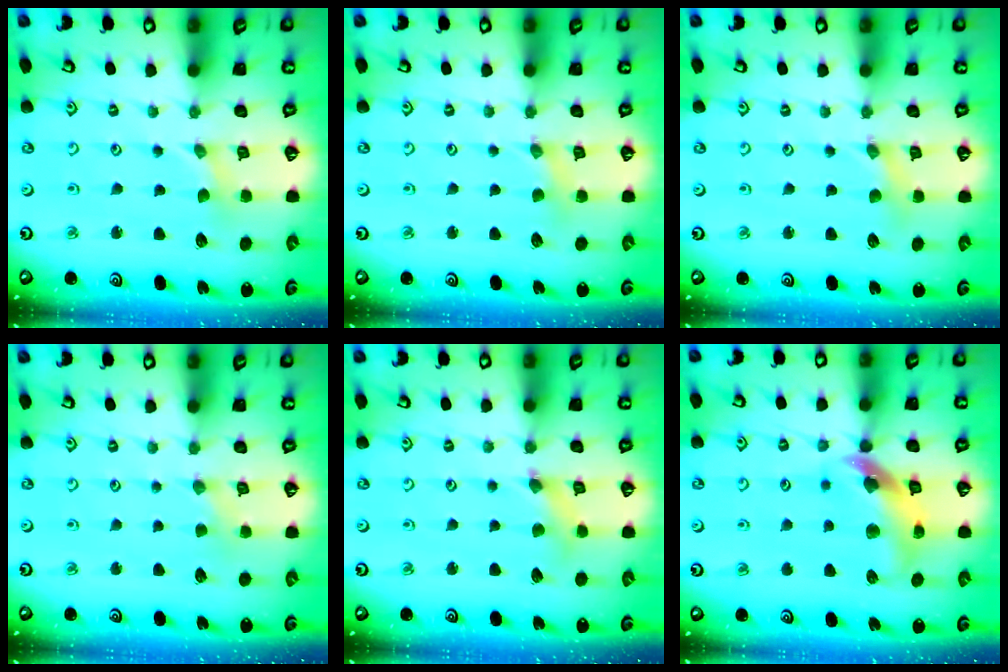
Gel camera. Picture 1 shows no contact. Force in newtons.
{"total": 1.3, "press": 1.3, "slide": 0.2}
{"total": 1.4, "press": 1.4, "slide": 0.2}
{"total": 1.1, "press": 1.0, "slide": 0.2}
{"total": 2.4, "press": 2.4, "slide": 0.4}
{"total": 12.2, "press": 12.1, "slide": 1.4}